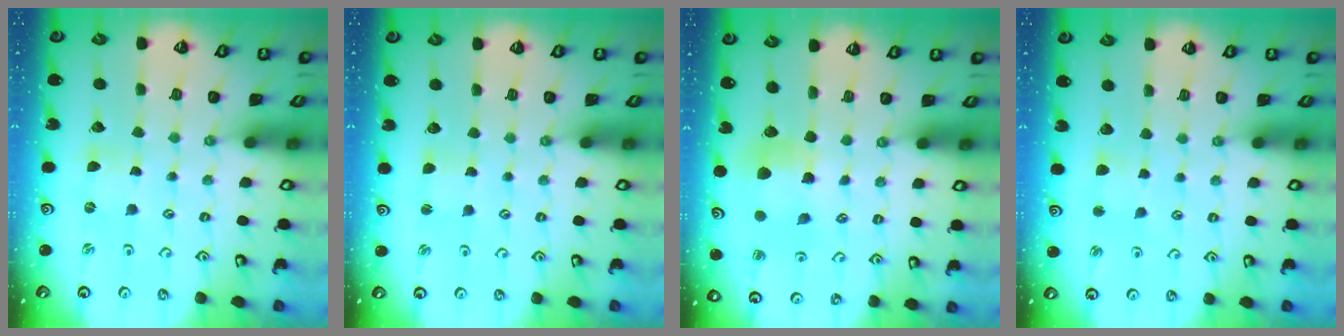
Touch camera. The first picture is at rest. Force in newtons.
{"total": 1.0, "press": 1.0, "slide": 0.0}
{"total": 7.5, "press": 7.4, "slide": 0.6}
{"total": 2.4, "press": 2.4, "slide": 0.5}